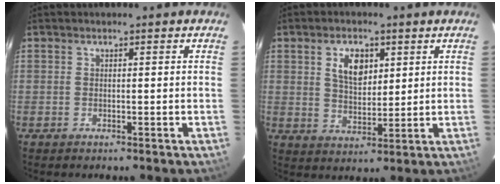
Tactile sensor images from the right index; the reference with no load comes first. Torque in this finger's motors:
{"motor_torque": [0.29, -0.08, 0.15, 0.08]}